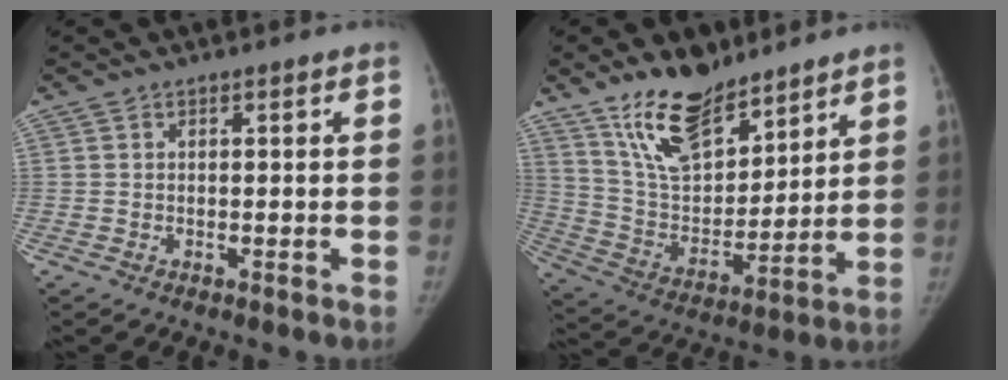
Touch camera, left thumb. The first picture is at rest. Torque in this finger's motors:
{"motor_torque": [0.09, 0.08, 1.44, -1.33, 0.07]}